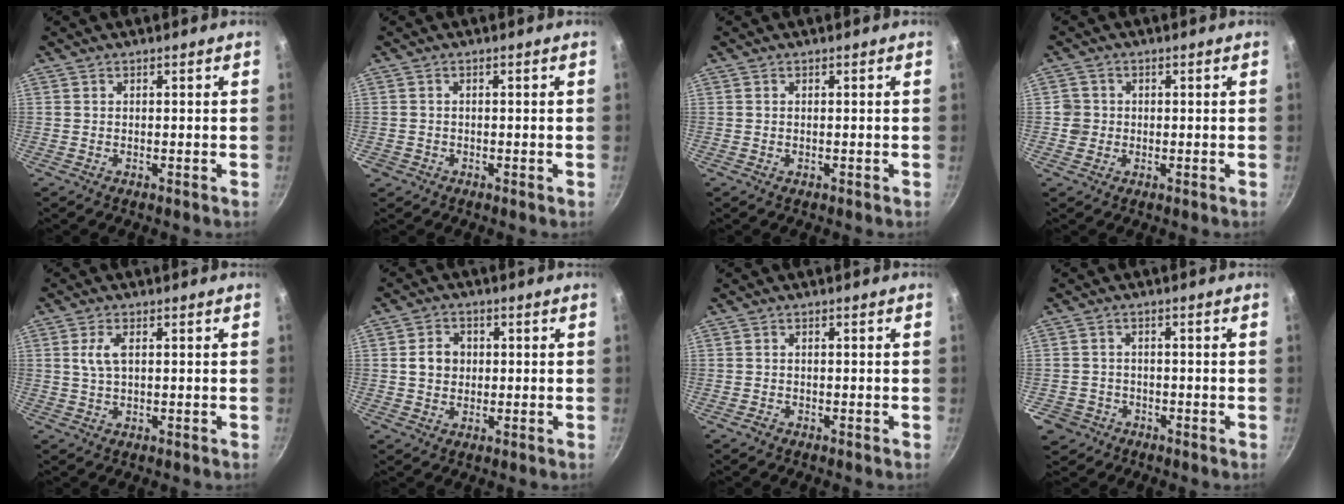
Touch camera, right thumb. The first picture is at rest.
{"total": 1.2, "force": [-0.6, 1.0, 0.2], "torque": [-0.001, 0.003, -0.014]}
{"total": 0.0}
{"total": 2.5, "force": [-0.1, 2.5, 0.3], "torque": [0.014, 0.008, -0.004]}
{"total": 3.6, "force": [0.8, 1.7, 3.1], "torque": [-0.071, 0.004, 0.017]}
{"total": 5.2, "force": [0.4, 4.4, 2.8], "torque": [-0.033, 0.008, 0.005]}
{"total": 0.7, "force": [-0.5, 0.4, 0.2], "torque": [-0.004, 0.001, -0.012]}
{"total": 4.8, "force": [-2.6, 4.0, 0.6], "torque": [-0.007, 0.014, -0.043]}